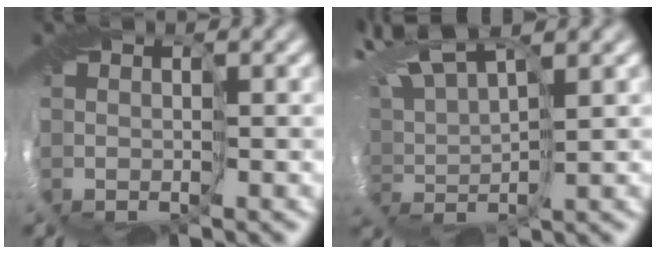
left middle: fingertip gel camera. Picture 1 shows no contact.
{"total": 5.9, "force": [4.3, 1.3, 3.8], "torque": [-0.088, 0.029, 0.069]}